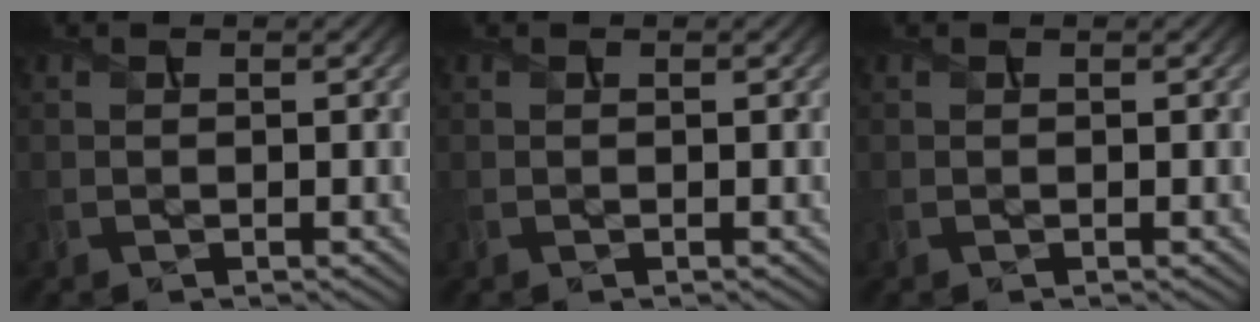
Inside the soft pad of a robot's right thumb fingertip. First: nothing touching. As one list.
[{"total": 0.0}, {"total": 0.0}]